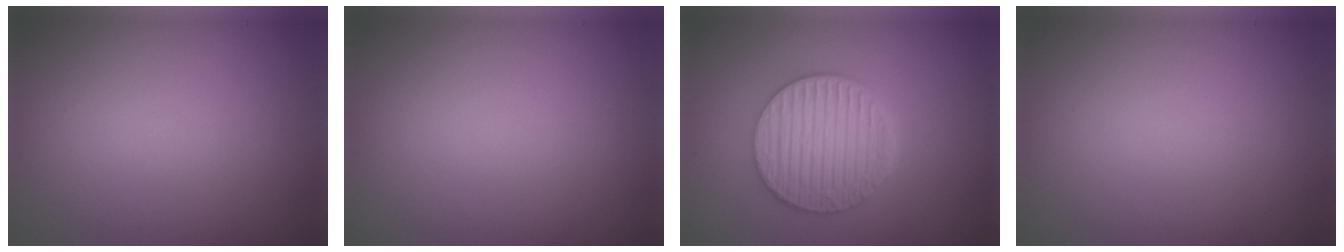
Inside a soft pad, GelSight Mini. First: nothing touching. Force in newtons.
{"total": 0.0}
{"total": 6.0, "press": 4.7, "slide": 3.6}
{"total": 0.0}